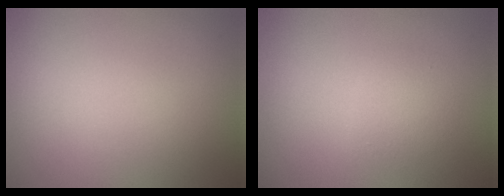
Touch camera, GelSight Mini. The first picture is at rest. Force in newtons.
{"total": 1.4, "press": 1.4, "slide": 0.0}